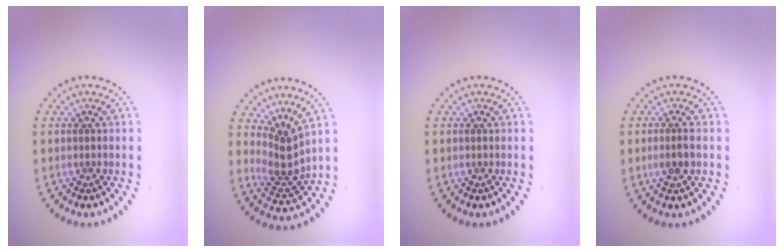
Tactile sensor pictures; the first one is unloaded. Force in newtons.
{"total": 2.9, "press": 2.0, "slide": 2.1}
{"total": 0.0}
{"total": 1.8, "press": 1.6, "slide": 0.7}